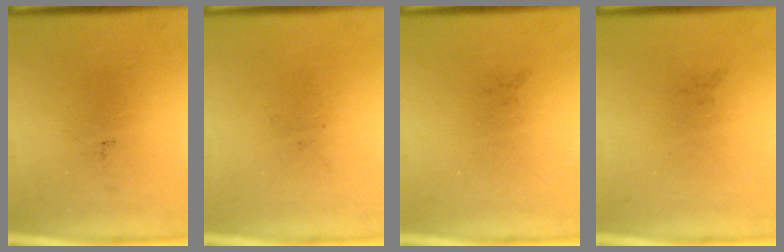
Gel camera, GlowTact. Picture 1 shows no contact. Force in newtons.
{"total": 0.0}
{"total": 0.0}
{"total": 0.0}